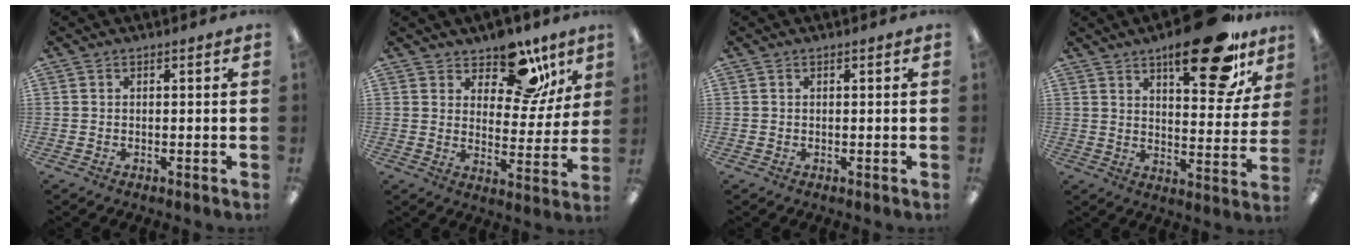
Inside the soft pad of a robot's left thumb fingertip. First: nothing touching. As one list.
[{"total": 13.0, "force": [9.3, 6.7, 6.2], "torque": [-0.088, -0.056, 0.164]}, {"total": 0.0}, {"total": 19.8, "force": [12.6, 7.7, 13.2], "torque": [-0.171, -0.072, 0.198]}]